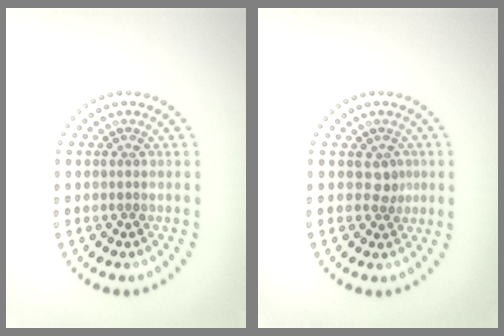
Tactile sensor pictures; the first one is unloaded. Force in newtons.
{"total": 1.4, "press": 1.1, "slide": 0.9}